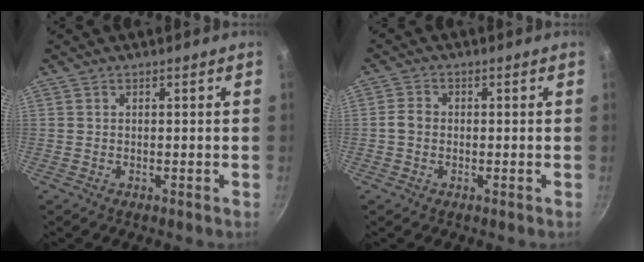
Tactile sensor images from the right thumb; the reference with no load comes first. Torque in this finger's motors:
{"motor_torque": [0.25, 1.00, 0.43, -0.32, -0.01]}